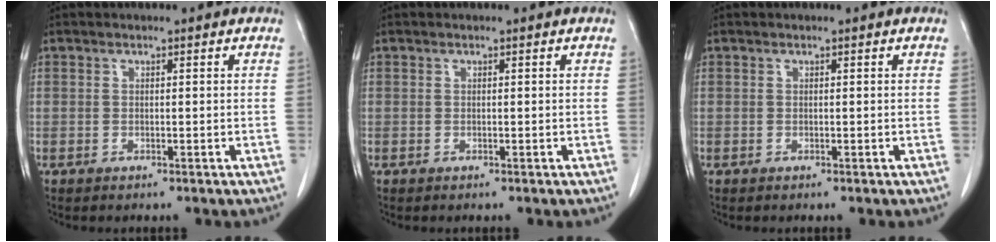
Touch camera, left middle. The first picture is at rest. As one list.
[{"total": 0.0}, {"total": 0.0}]